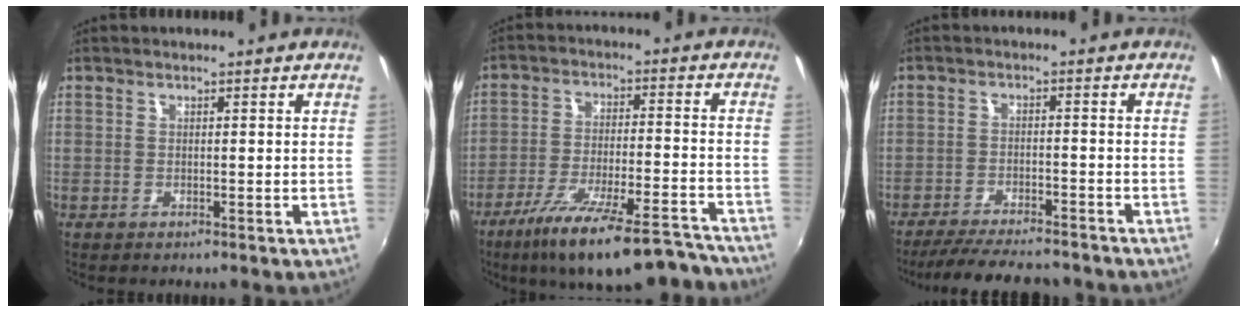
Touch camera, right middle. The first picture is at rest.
{"total": 20.1, "force": [-16.6, 4.2, 10.4], "torque": [-0.181, -0.027, -0.245]}
{"total": 13.3, "force": [-11.7, 2.6, 5.8], "torque": [-0.124, -0.016, -0.177]}